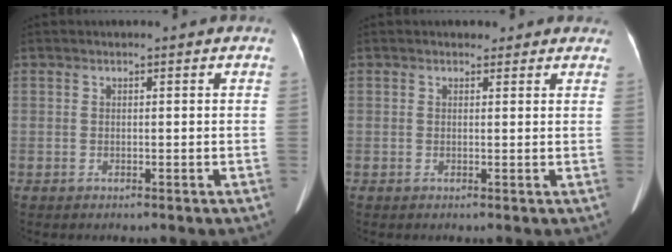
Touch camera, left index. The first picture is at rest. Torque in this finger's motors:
{"motor_torque": [0.16, -0.24, 0.04, 0.00]}